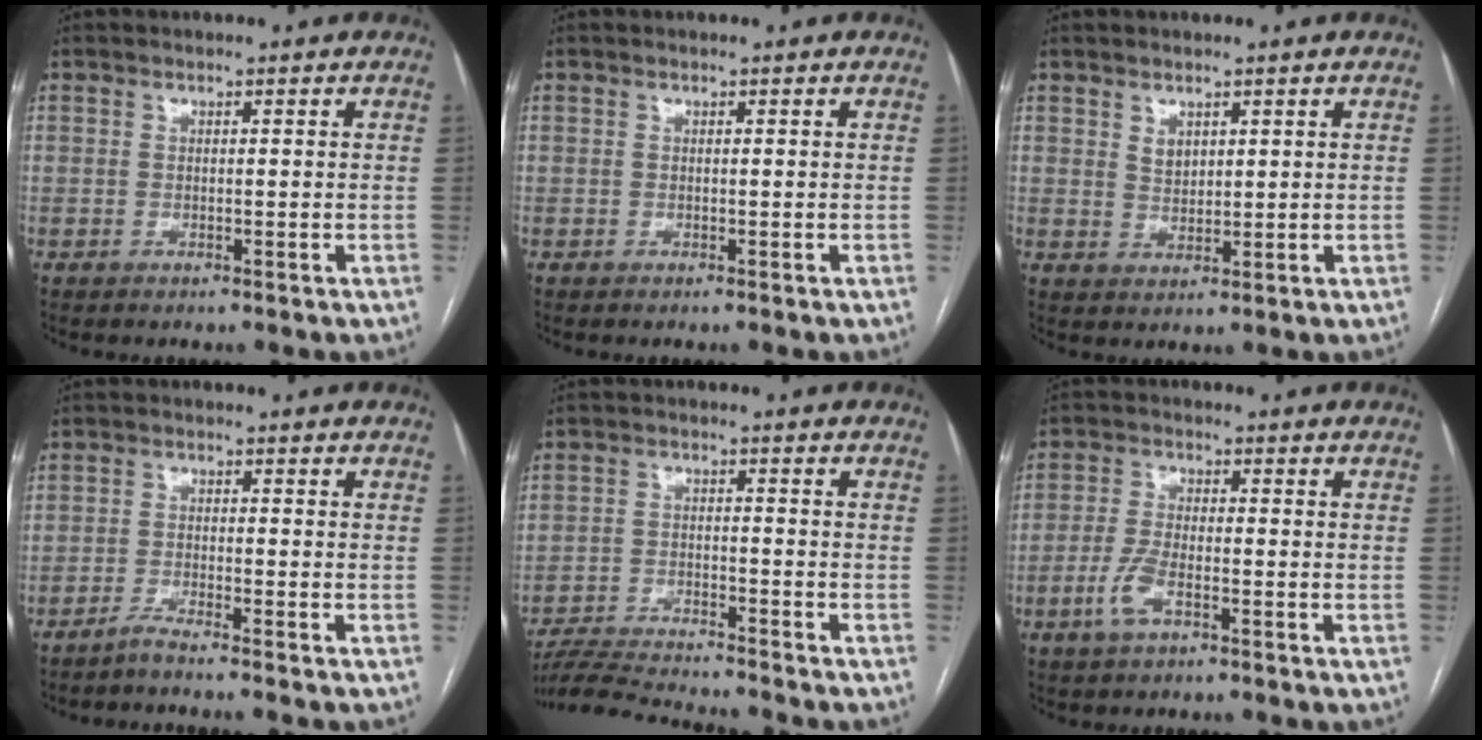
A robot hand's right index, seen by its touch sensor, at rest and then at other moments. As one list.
[{"total": 0.0}, {"total": 2.3, "force": [1.3, 1.5, 1.3], "torque": [-0.026, -0.003, 0.030]}, {"total": 2.9, "force": [-2.6, -0.9, 1.1], "torque": [-0.022, -0.002, -0.047]}, {"total": 10.7, "force": [-10.2, -0.4, 3.2], "torque": [-0.055, -0.009, -0.171]}, {"total": 4.9, "force": [-2.3, 1.6, 4.0], "torque": [-0.094, -0.003, -0.047]}]